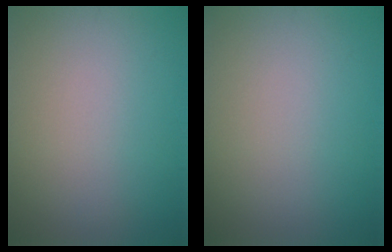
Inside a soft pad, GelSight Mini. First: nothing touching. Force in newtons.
{"total": 0.0}